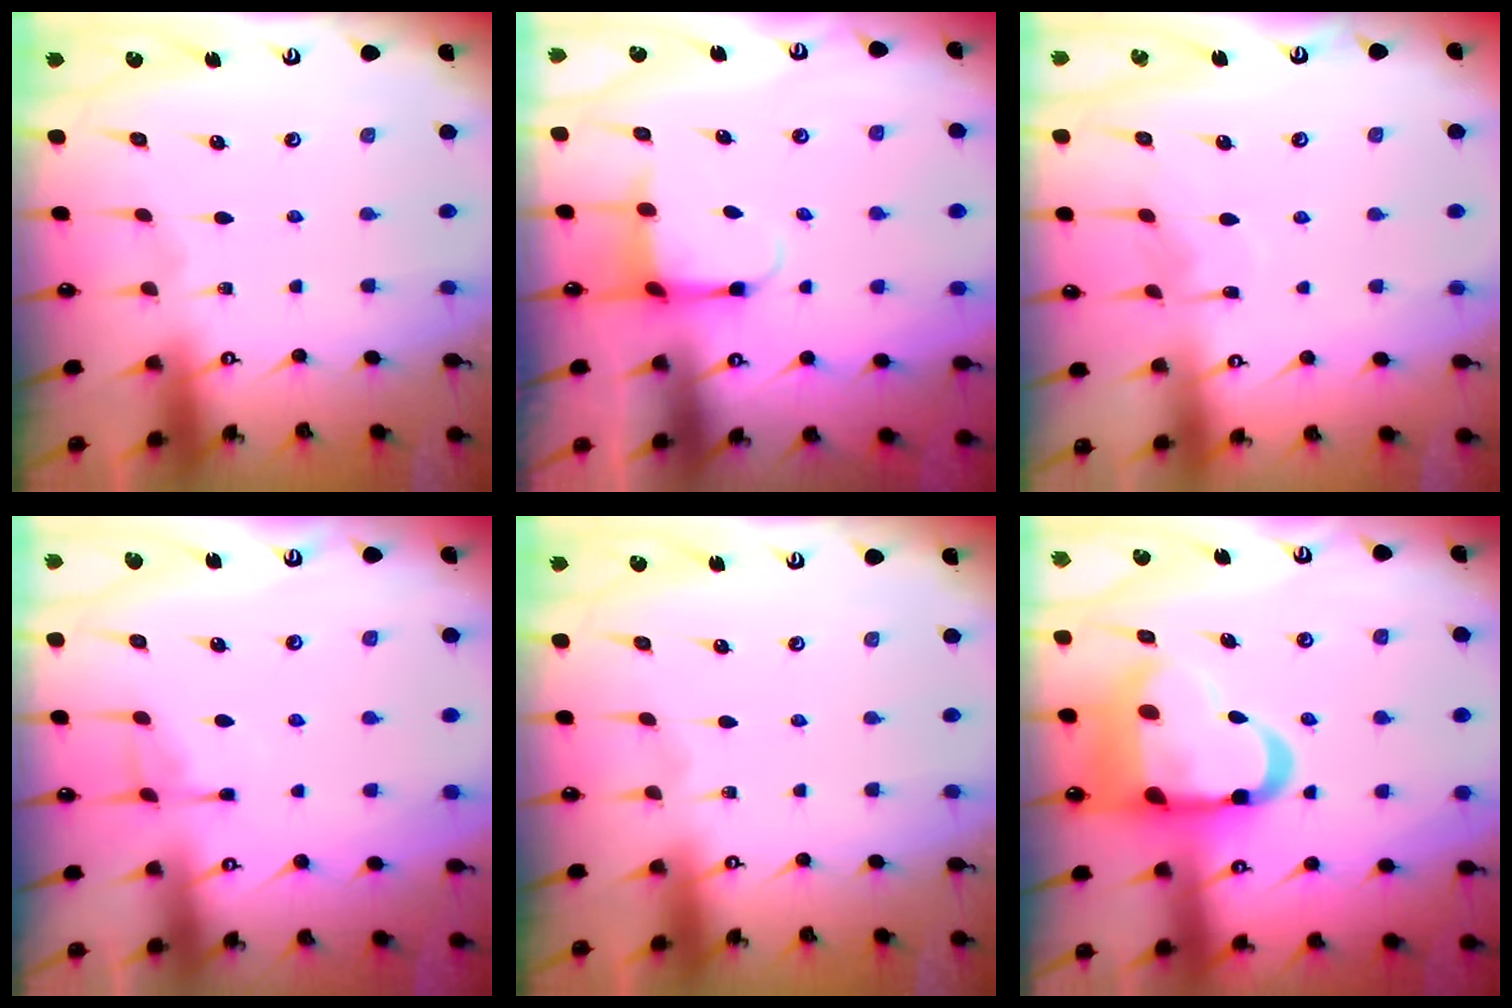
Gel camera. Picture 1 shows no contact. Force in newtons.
{"total": 3.9, "press": 3.7, "slide": 1.4}
{"total": 6.1, "press": 6.1, "slide": 0.6}
{"total": 5.2, "press": 5.1, "slide": 0.6}
{"total": 0.0}
{"total": 17.8, "press": 17.7, "slide": 2.0}